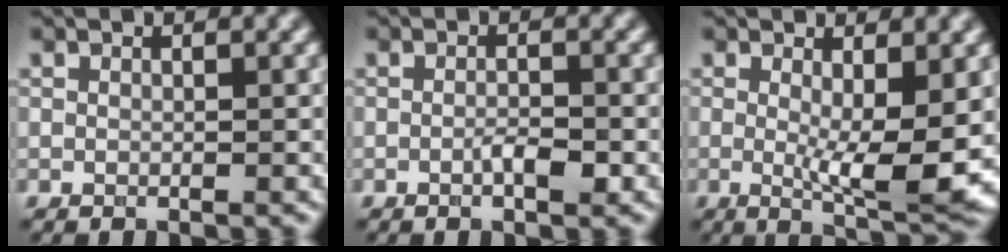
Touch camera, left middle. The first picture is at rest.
{"total": 1.8, "force": [-0.6, 0.5, 1.6], "torque": [-0.030, -0.004, -0.014]}
{"total": 6.5, "force": [-0.2, 1.4, 6.3], "torque": [-0.096, -0.022, 0.003]}